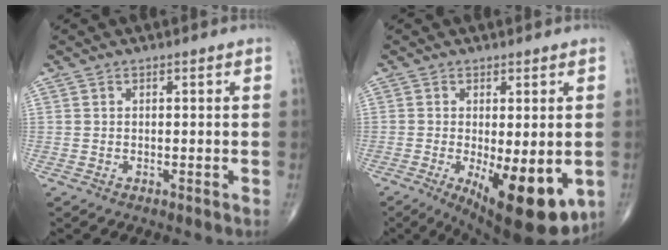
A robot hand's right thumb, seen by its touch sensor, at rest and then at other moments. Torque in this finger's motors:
{"motor_torque": [-0.09, 0.96, 0.40, -0.08, 0.15]}